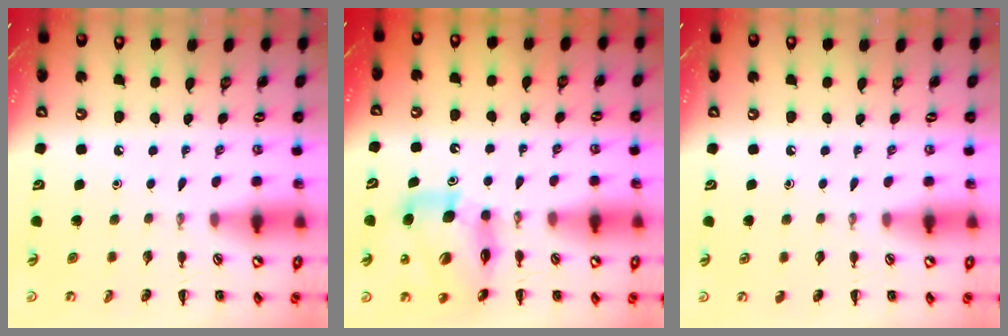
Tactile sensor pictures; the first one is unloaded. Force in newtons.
{"total": 10.6, "press": 10.3, "slide": 2.6}
{"total": 0.0}